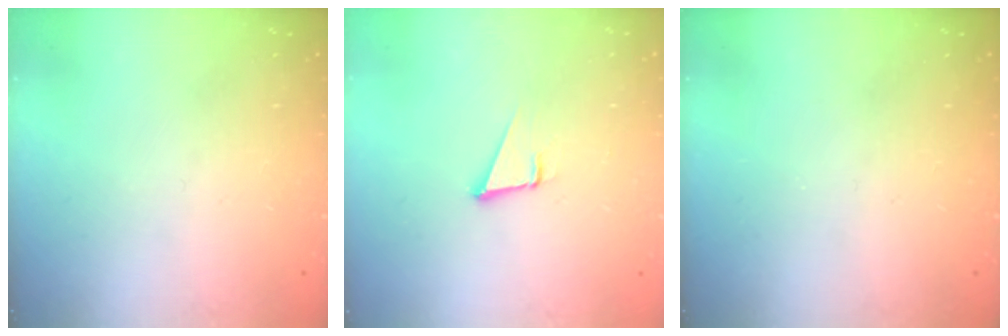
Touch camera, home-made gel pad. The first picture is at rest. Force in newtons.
{"total": 3.6, "press": 2.7, "slide": 2.4}
{"total": 0.0}